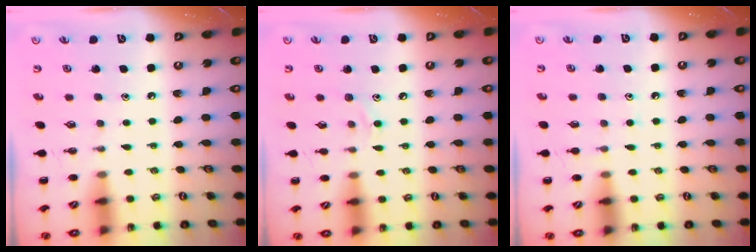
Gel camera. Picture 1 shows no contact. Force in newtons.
{"total": 6.7, "press": 6.2, "slide": 2.4}
{"total": 4.7, "press": 4.4, "slide": 1.8}